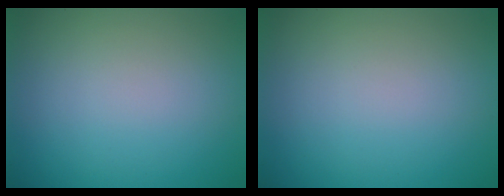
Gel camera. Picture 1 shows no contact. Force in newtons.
{"total": 0.0}